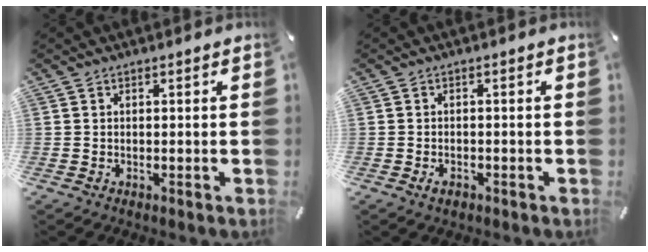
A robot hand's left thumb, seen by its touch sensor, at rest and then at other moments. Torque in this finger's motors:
{"motor_torque": [0.26, 0.25, -0.03, 0.04, -0.01]}